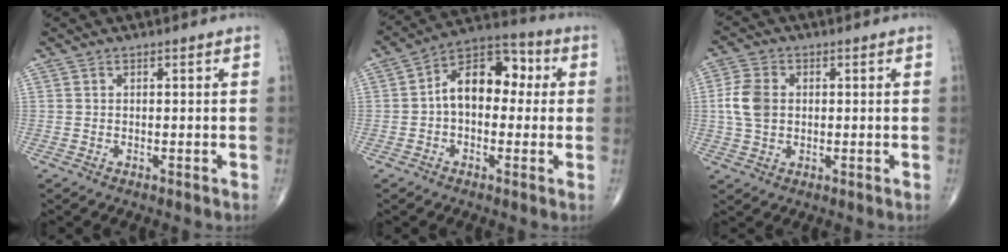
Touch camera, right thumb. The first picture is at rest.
{"total": 12.6, "force": [0.9, 8.1, 9.6], "torque": [-0.120, 0.041, -0.001]}
{"total": 6.7, "force": [0.5, 4.8, 4.6], "torque": [-0.093, 0.006, 0.008]}